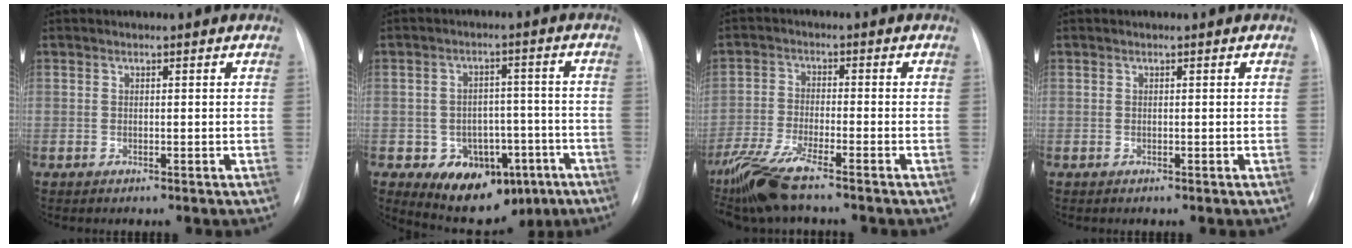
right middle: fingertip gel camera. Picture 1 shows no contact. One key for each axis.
{"total": 12.0, "fx": -6.1, "fy": 8.2, "fz": 6.3, "tx": -0.072, "ty": 0.026, "tz": -0.074}
{"total": 8.9, "fx": -7.0, "fy": 0.6, "fz": 5.5, "tx": -0.123, "ty": -0.025, "tz": -0.135}
{"total": 0.0}